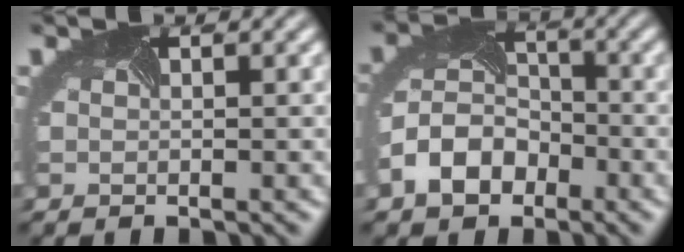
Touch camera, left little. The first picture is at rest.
{"total": 4.9, "force": [-2.5, 3.7, 2.0], "torque": [-0.049, 0.004, -0.059]}